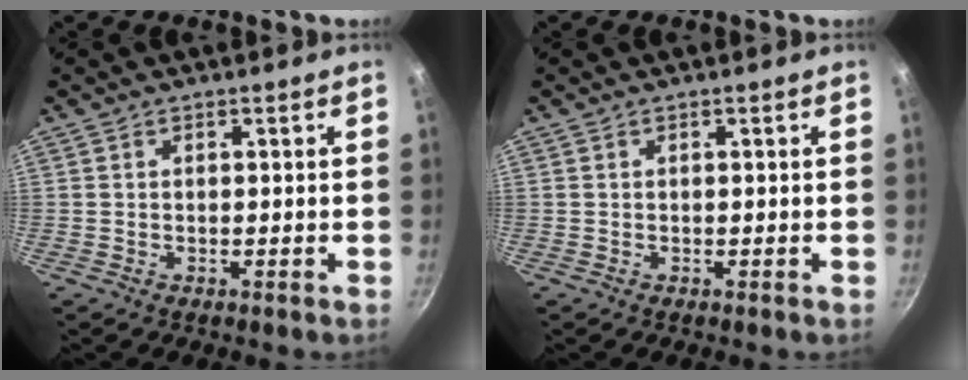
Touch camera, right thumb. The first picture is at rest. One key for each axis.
{"total": 0.0}